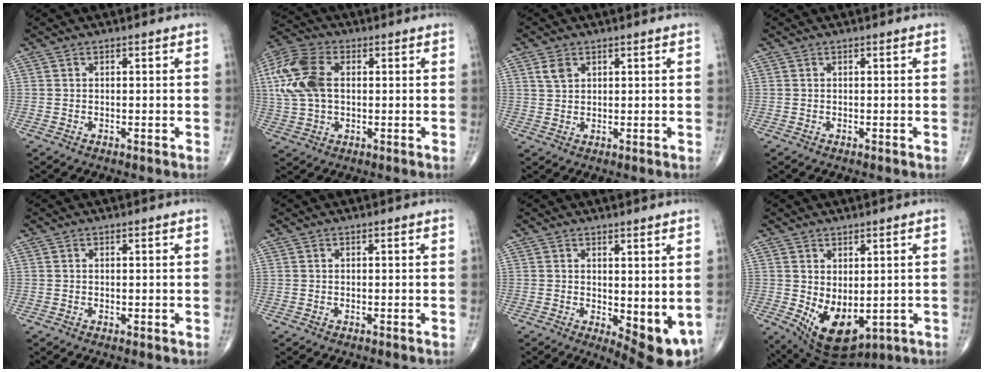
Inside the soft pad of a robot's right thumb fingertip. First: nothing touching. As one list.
[{"total": 14.1, "force": [2.0, 8.9, 10.8], "torque": [-0.246, 0.014, 0.037]}, {"total": 2.8, "force": [1.4, 1.8, 1.5], "torque": [-0.023, -0.002, 0.030]}, {"total": 0.0}, {"total": 0.0}, {"total": 0.0}, {"total": 8.7, "force": [-0.4, 3.4, 8.0], "torque": [-0.093, -0.021, 0.006]}, {"total": 10.9, "force": [-1.5, 6.4, 8.7], "torque": [-0.125, -0.010, 0.006]}]